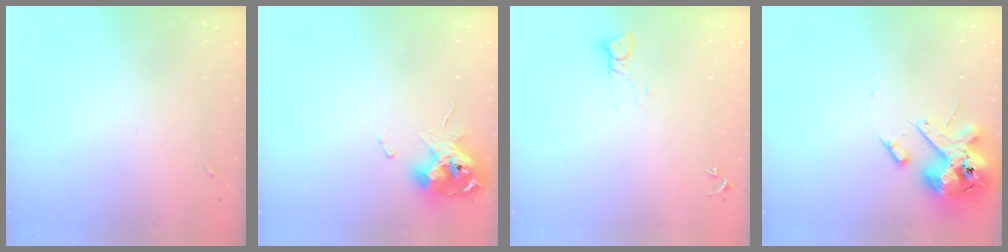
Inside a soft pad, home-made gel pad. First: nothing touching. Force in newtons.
{"total": 11.9, "press": 11.8, "slide": 1.4}
{"total": 2.4, "press": 2.4, "slide": 0.2}
{"total": 14.5, "press": 14.4, "slide": 2.4}